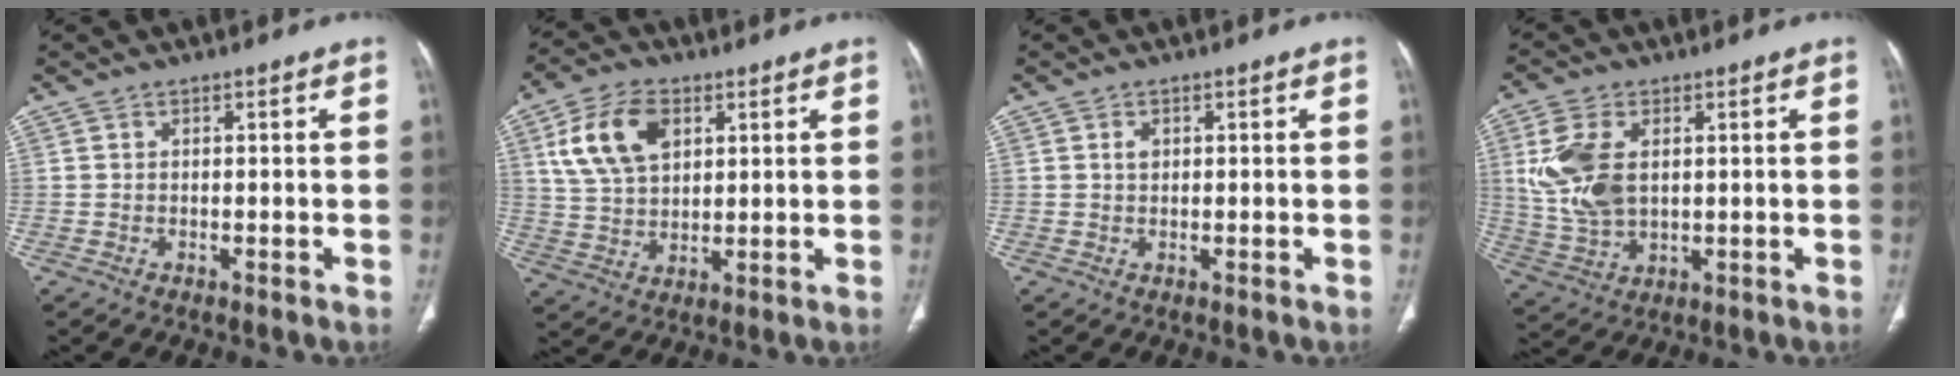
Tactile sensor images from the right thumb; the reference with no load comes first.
{"total": 12.3, "force": [4.6, 7.7, 8.5], "torque": [-0.147, -0.004, 0.089]}
{"total": 1.3, "force": [0.4, 0.9, 0.8], "torque": [-0.012, 0.000, 0.007]}
{"total": 11.9, "force": [2.4, 7.3, 9.1], "torque": [-0.191, -0.005, 0.056]}